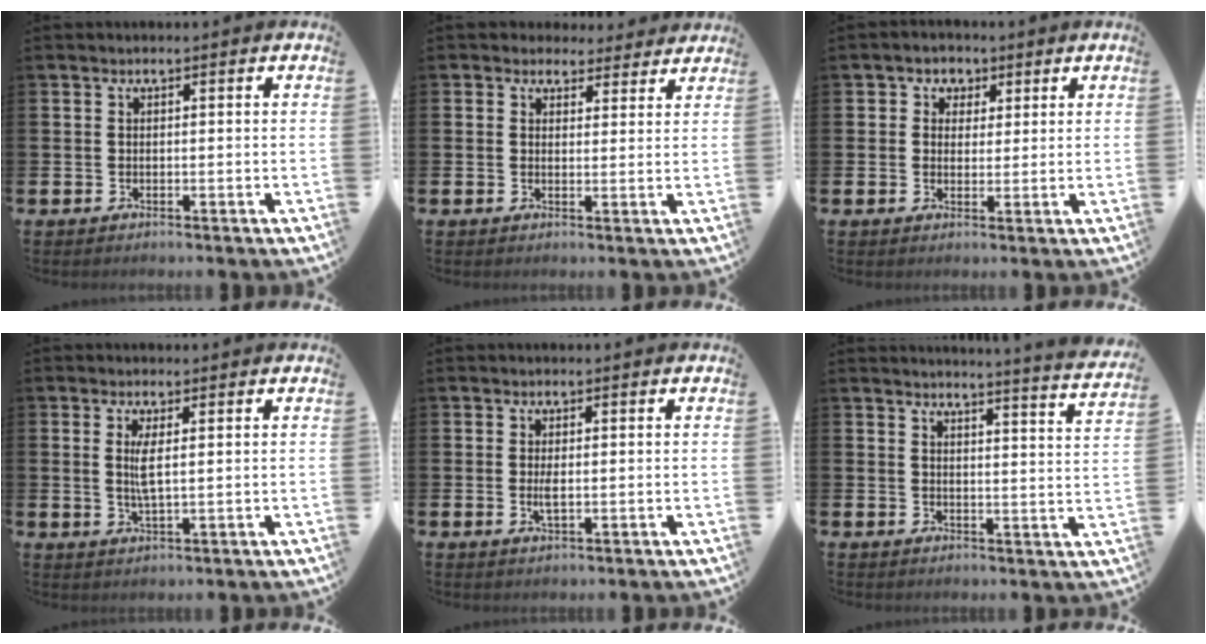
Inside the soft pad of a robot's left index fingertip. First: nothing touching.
{"total": 3.3, "force": [2.8, 1.7, -0.1], "torque": [0.005, -0.015, 0.047]}
{"total": 2.9, "force": [1.4, 2.5, -0.2], "torque": [0.005, 0.002, 0.020]}
{"total": 3.0, "force": [0.7, 0.6, 2.9], "torque": [-0.055, 0.001, 0.010]}
{"total": 1.9, "force": [0.0, 0.6, 1.8], "torque": [-0.031, -0.001, -0.001]}
{"total": 3.1, "force": [2.9, -0.9, 0.4], "torque": [-0.006, -0.034, 0.045]}